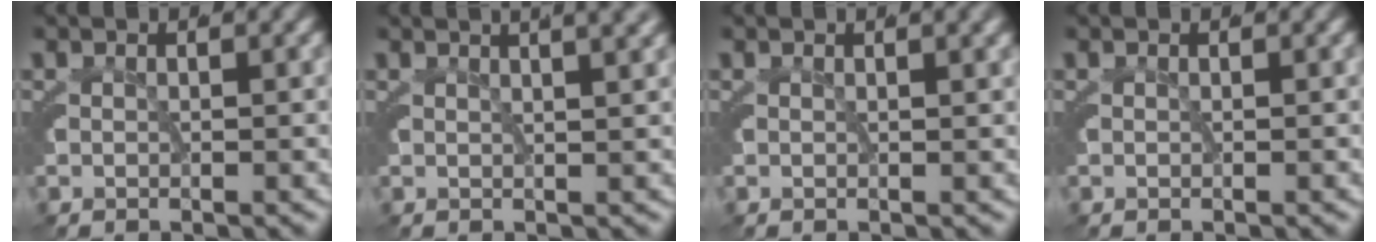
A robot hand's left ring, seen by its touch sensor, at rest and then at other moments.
{"total": 4.1, "force": [2.7, 1.3, 2.9], "torque": [-0.029, 0.011, 0.036]}
{"total": 1.2, "force": [0.8, 0.2, 0.9], "torque": [-0.008, 0.006, 0.009]}
{"total": 0.0}